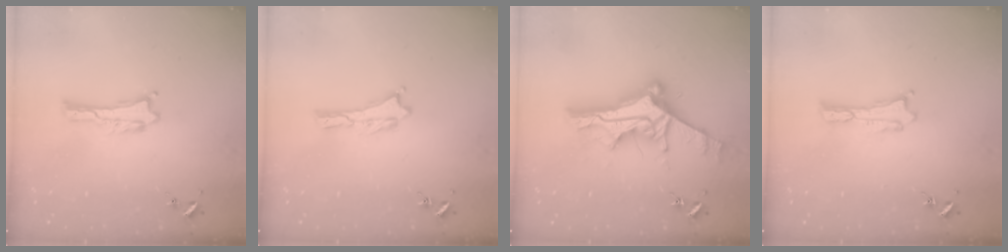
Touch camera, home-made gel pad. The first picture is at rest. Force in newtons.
{"total": 0.0}
{"total": 12.3, "press": 12.3, "slide": 1.1}
{"total": 0.0}